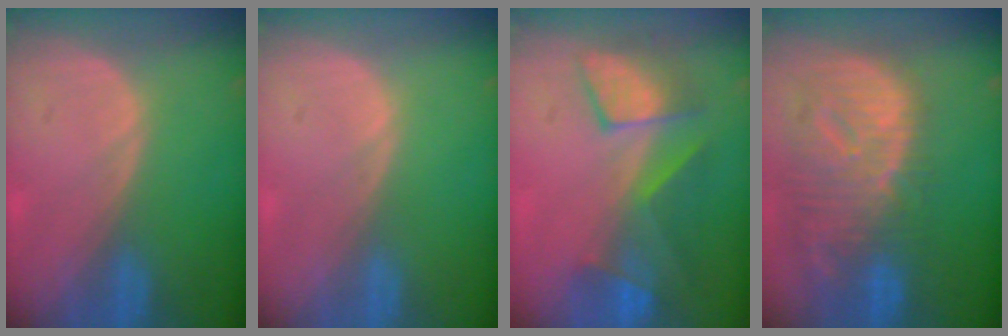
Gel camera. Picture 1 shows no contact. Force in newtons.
{"total": 0.0}
{"total": 8.0, "press": 7.9, "slide": 1.7}
{"total": 12.4, "press": 10.7, "slide": 6.3}